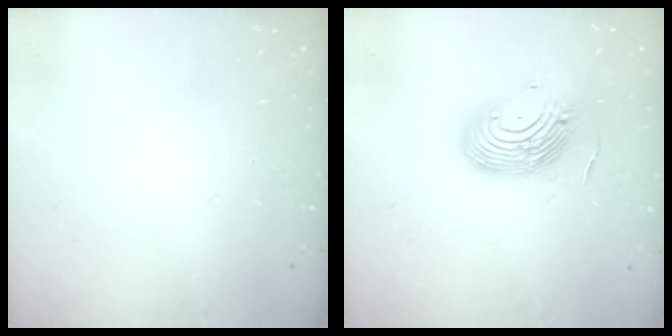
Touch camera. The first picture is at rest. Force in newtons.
{"total": 16.3, "press": 15.8, "slide": 4.1}